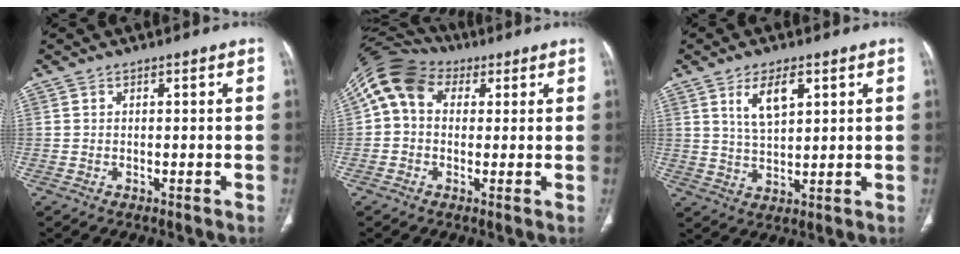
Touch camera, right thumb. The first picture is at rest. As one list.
[{"total": 11.0, "force": [2.8, 8.5, 6.4], "torque": [-0.115, 0.036, 0.042]}, {"total": 7.3, "force": [3.4, 3.1, 5.7], "torque": [-0.096, -0.016, 0.069]}]